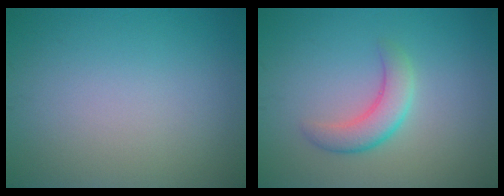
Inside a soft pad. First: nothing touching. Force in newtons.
{"total": 3.2, "press": 3.2, "slide": 0.2}